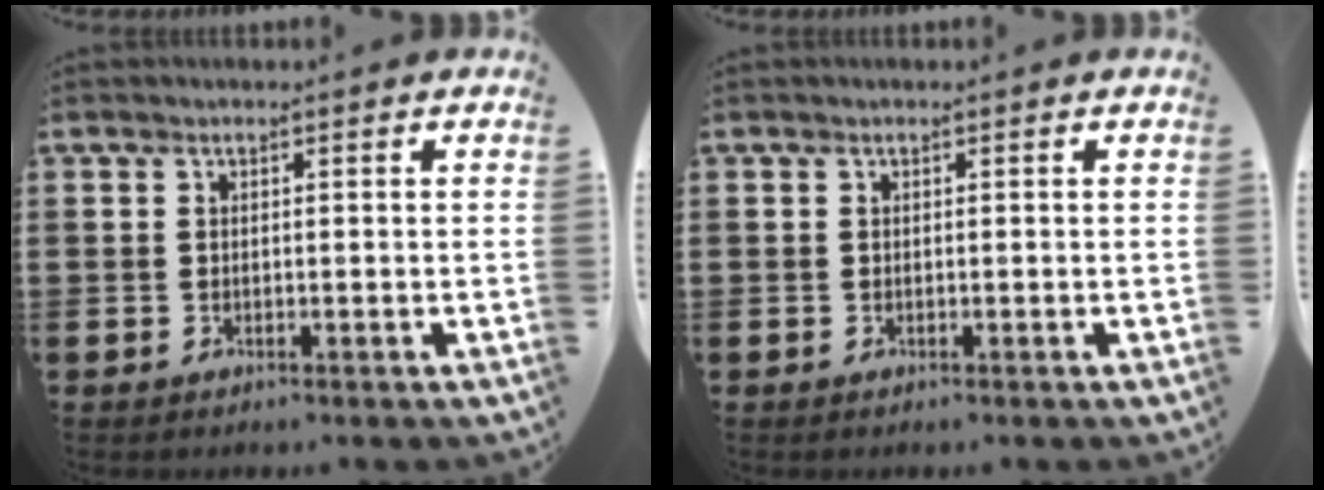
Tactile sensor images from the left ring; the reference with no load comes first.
{"total": 0.0}